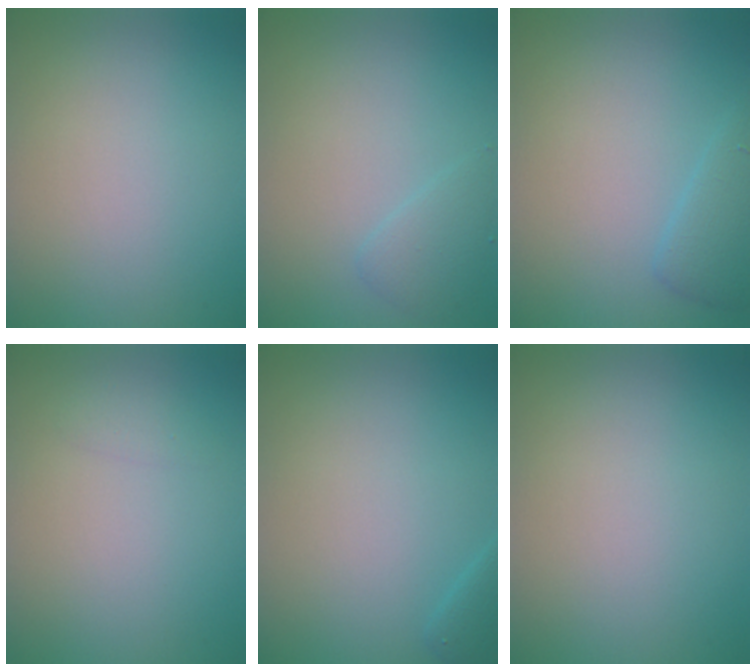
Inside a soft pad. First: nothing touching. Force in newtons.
{"total": 1.7, "press": 1.7, "slide": 0.1}
{"total": 2.2, "press": 2.2, "slide": 0.2}
{"total": 0.7, "press": 0.7, "slide": 0.0}
{"total": 1.2, "press": 1.2, "slide": 0.1}
{"total": 0.0}